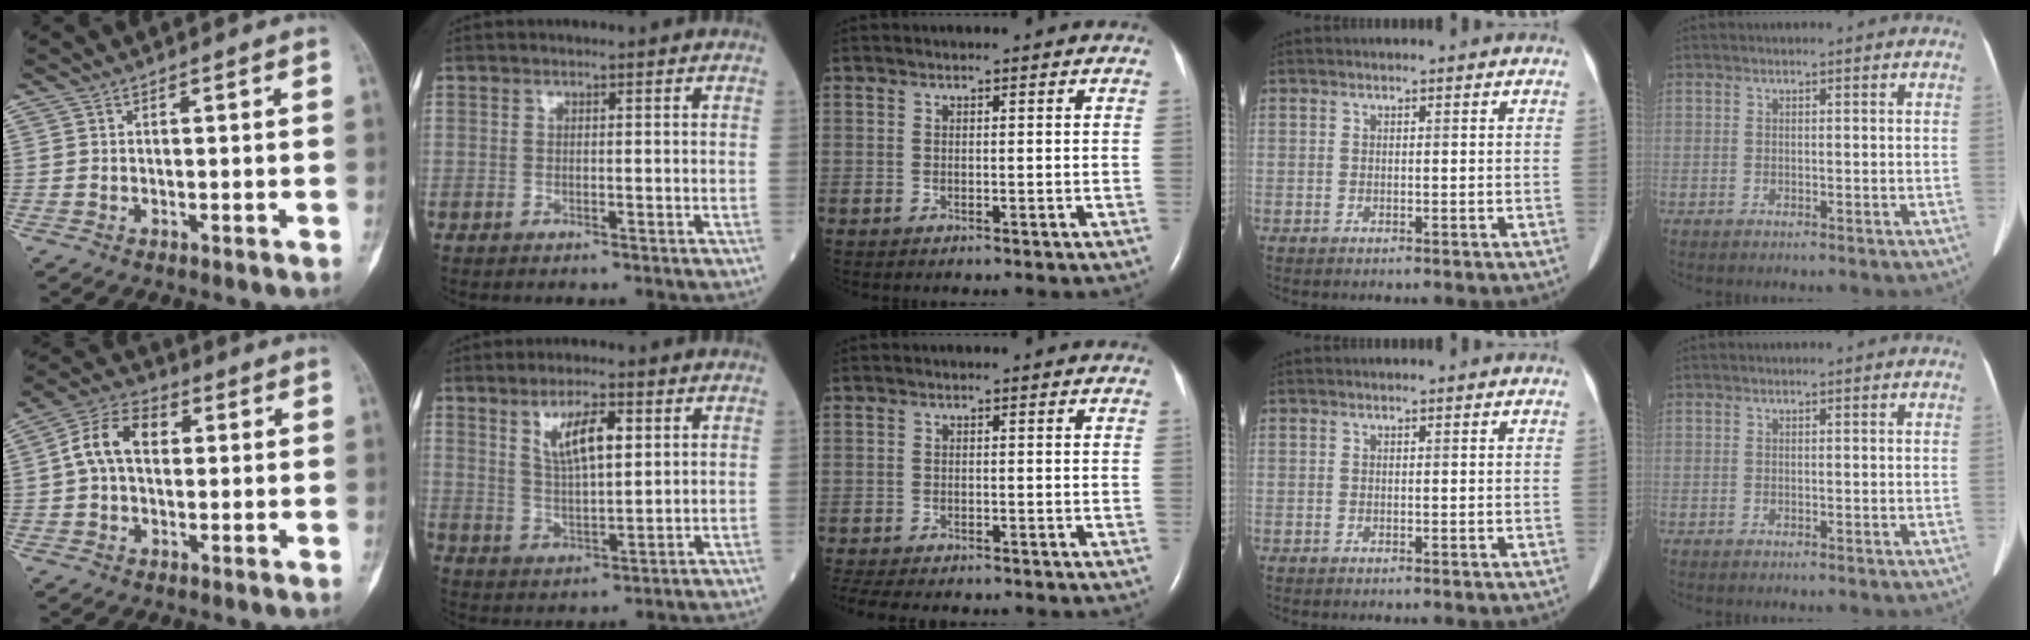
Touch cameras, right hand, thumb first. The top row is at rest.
{"thumb": {"total": 9.7, "force": [1.4, 6.5, 7.1], "torque": [-0.127, 0.027, 0.019]}, "index": {"total": 7.1, "force": [3.0, 1.7, 6.2], "torque": [-0.115, -0.001, 0.056]}, "middle": {"total": 9.2, "force": [-7.8, 2.5, 4.2], "torque": [-0.067, -0.002, -0.107]}}